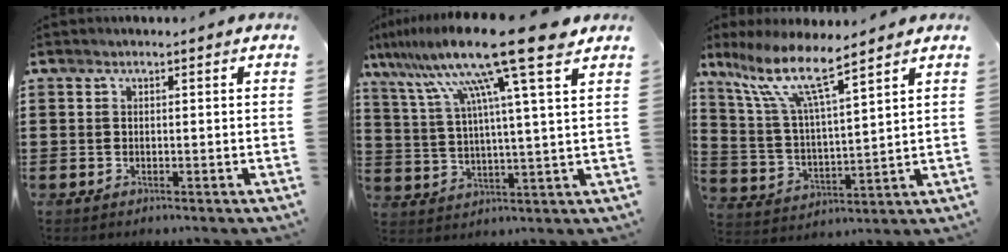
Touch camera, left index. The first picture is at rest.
{"total": 16.4, "force": [10.9, -0.4, 12.3], "torque": [-0.268, -0.040, 0.169]}
{"total": 9.9, "force": [7.4, 1.5, 6.5], "torque": [-0.151, -0.034, 0.127]}